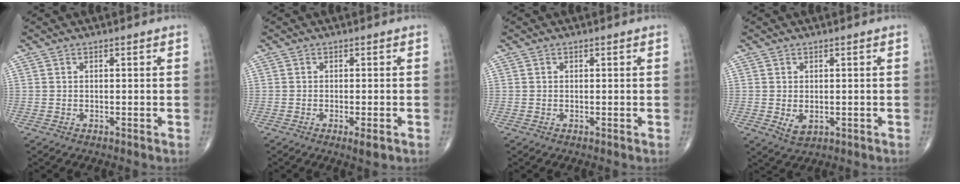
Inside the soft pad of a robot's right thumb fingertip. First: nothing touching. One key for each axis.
{"total": 2.5, "fx": -1.2, "fy": 0.6, "fz": 2.1, "tx": -0.032, "ty": -0.004, "tz": -0.018}
{"total": 0.0}
{"total": 2.9, "fx": -0.3, "fy": 1.9, "fz": 2.1, "tx": -0.029, "ty": -0.005, "tz": 0.004}